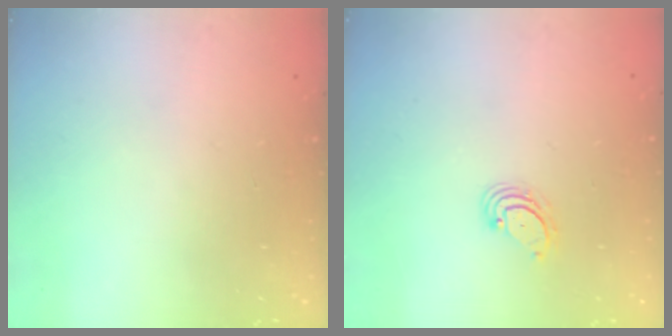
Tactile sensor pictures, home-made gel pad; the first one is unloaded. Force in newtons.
{"total": 3.3, "press": 3.3, "slide": 0.6}